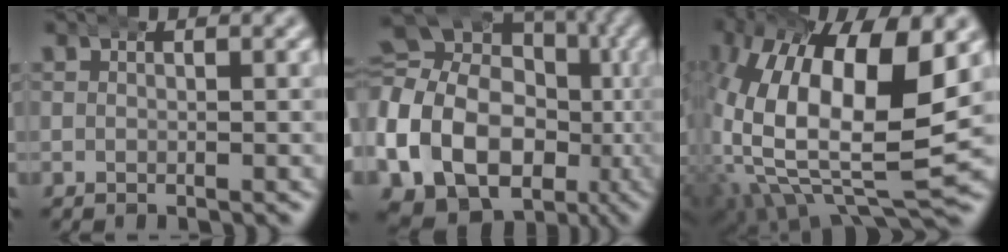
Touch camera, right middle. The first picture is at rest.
{"total": 18.3, "force": [-5.6, 15.4, 8.2], "torque": [-0.185, -0.072, -0.079]}
{"total": 15.9, "force": [-0.1, 9.5, 12.8], "torque": [-0.264, -0.046, 0.018]}